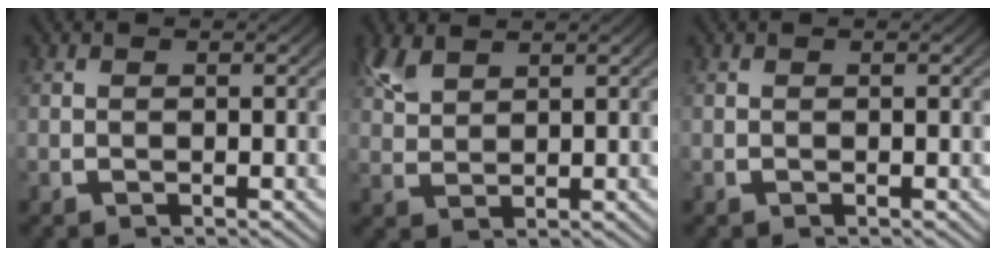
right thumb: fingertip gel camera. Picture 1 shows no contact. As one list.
[{"total": 2.5, "force": [2.1, 1.0, 0.9], "torque": [-0.023, 0.003, 0.047]}, {"total": 0.0}]